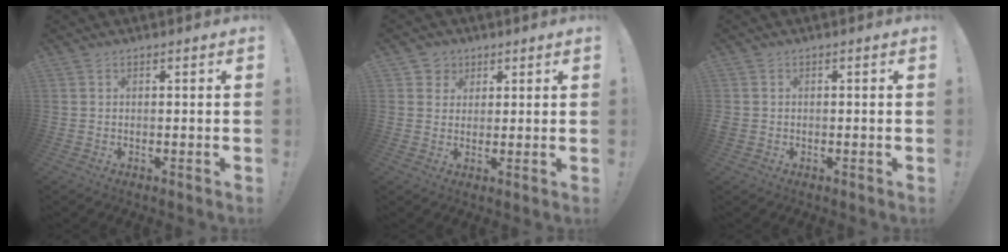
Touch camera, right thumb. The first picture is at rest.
{"total": 4.1, "force": [1.8, 3.7, 0.5], "torque": [-0.007, -0.010, 0.032]}
{"total": 1.2, "force": [-0.1, 1.2, 0.4], "torque": [-0.014, 0.005, 0.001]}